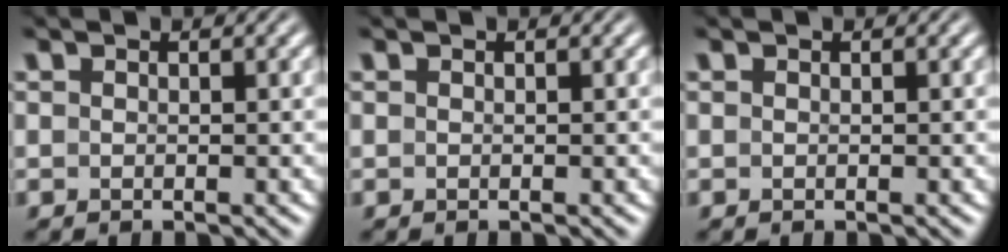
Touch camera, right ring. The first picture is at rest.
{"total": 0.0}
{"total": 0.0}